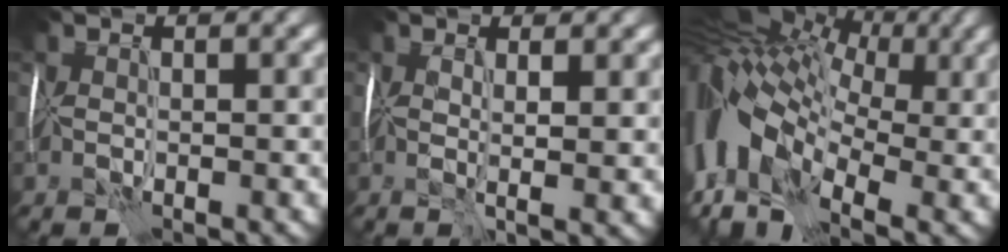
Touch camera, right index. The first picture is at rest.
{"total": 2.8, "force": [0.5, 0.6, 2.7], "torque": [-0.044, -0.003, 0.012]}
{"total": 14.2, "force": [1.3, 8.7, 11.1], "torque": [-0.222, 0.006, 0.036]}